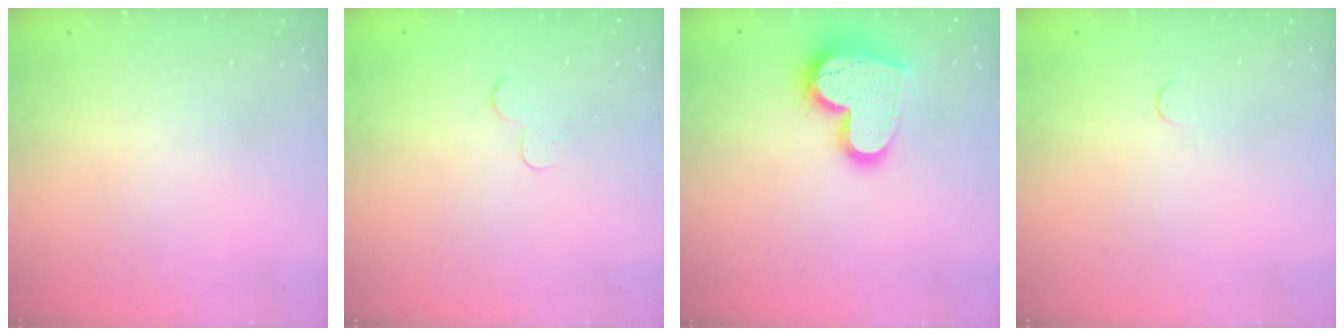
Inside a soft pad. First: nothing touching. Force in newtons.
{"total": 2.3, "press": 2.3, "slide": 0.2}
{"total": 18.2, "press": 18.1, "slide": 1.5}
{"total": 3.4, "press": 3.4, "slide": 0.4}